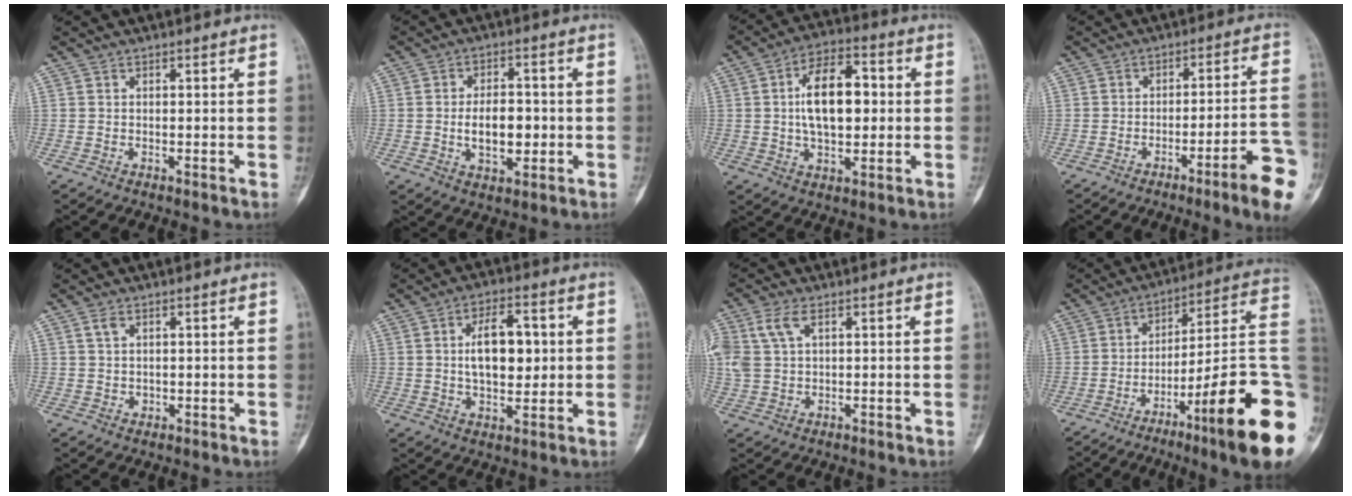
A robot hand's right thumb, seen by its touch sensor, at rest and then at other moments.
{"total": 8.6, "force": [-0.8, 5.1, 6.9], "torque": [-0.096, 0.006, -0.010]}
{"total": 13.8, "force": [1.2, 7.6, 11.4], "torque": [-0.171, 0.014, 0.016]}
{"total": 11.7, "force": [-6.0, 0.7, 10.1], "torque": [-0.127, 0.034, -0.082]}
{"total": 2.3, "force": [0.9, 1.6, 1.4], "torque": [-0.023, -0.003, 0.019]}
{"total": 10.8, "force": [1.4, 5.7, 9.1], "torque": [-0.125, -0.002, 0.026]}
{"total": 8.0, "force": [2.8, 4.7, 5.8], "torque": [-0.150, 0.013, 0.060]}
{"total": 23.8, "force": [-8.0, 3.4, 22.1], "torque": [-0.253, 0.038, -0.115]}